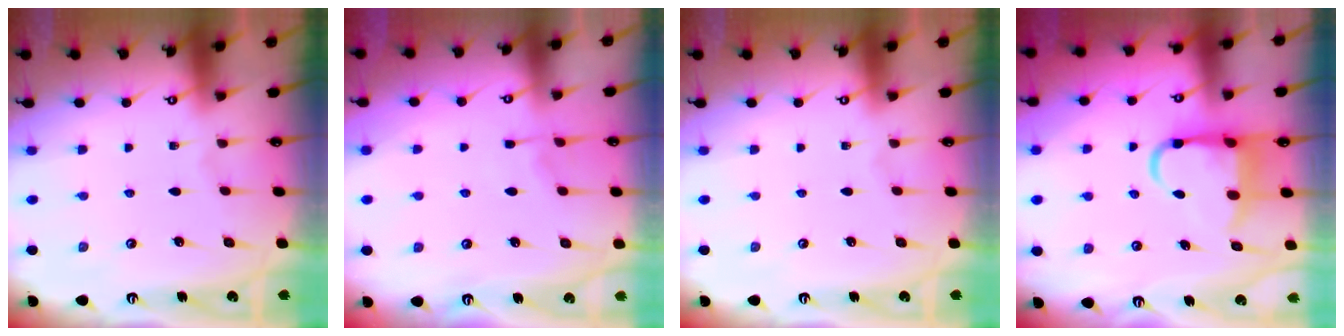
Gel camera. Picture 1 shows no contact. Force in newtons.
{"total": 3.3, "press": 3.2, "slide": 0.6}
{"total": 0.0}
{"total": 9.6, "press": 9.5, "slide": 1.4}